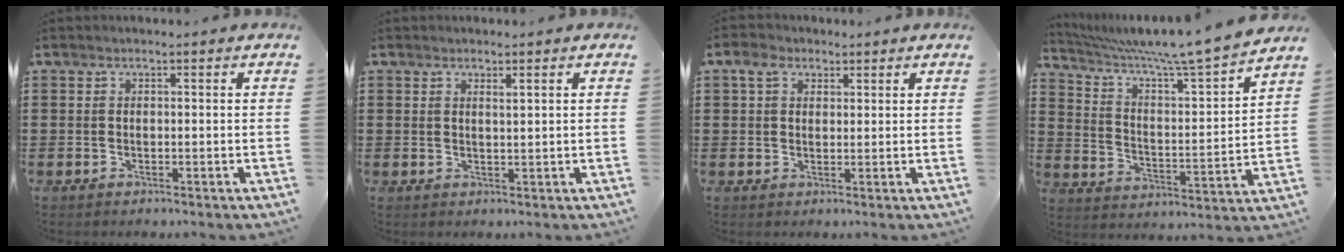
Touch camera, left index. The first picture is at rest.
{"total": 1.3, "force": [1.0, -0.1, 0.9], "torque": [-0.018, -0.002, 0.019]}
{"total": 3.5, "force": [2.0, 2.4, 1.6], "torque": [-0.042, 0.014, 0.034]}
{"total": 7.1, "force": [6.4, -0.6, 3.2], "torque": [-0.090, -0.051, 0.099]}